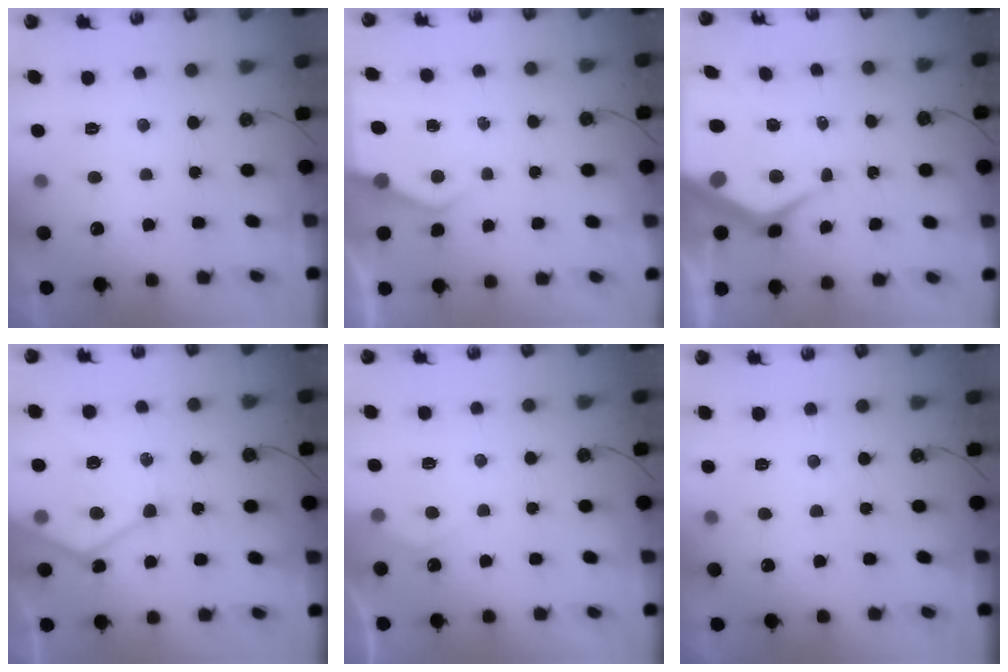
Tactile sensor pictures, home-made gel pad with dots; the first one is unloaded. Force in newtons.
{"total": 4.6, "press": 4.6, "slide": 0.6}
{"total": 15.8, "press": 15.7, "slide": 1.7}
{"total": 13.3, "press": 13.2, "slide": 1.1}
{"total": 4.0, "press": 4.0, "slide": 0.5}
{"total": 2.8, "press": 2.7, "slide": 0.4}